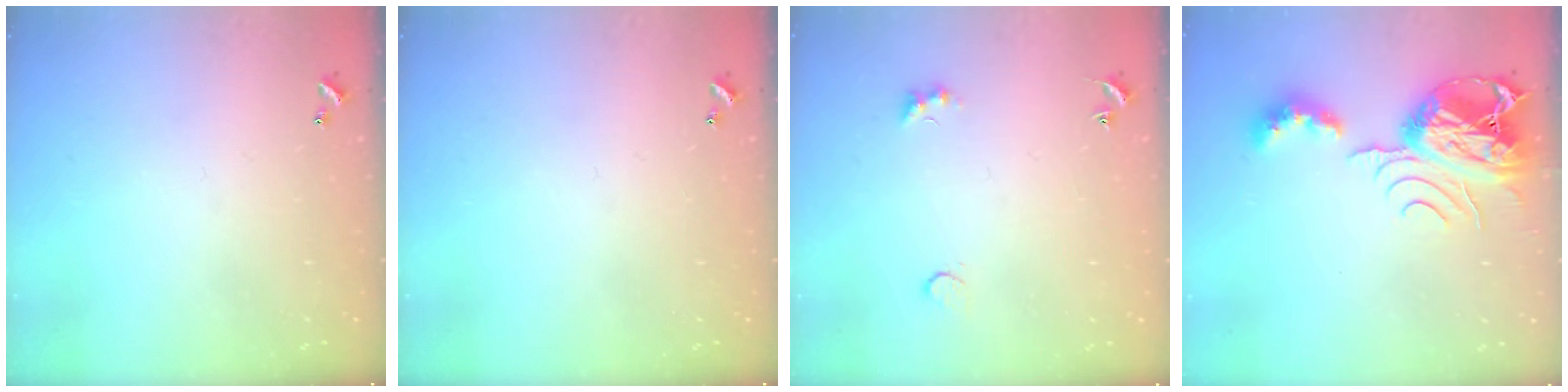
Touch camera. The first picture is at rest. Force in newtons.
{"total": 0.0}
{"total": 3.0, "press": 2.9, "slide": 0.8}
{"total": 10.6, "press": 10.5, "slide": 1.3}